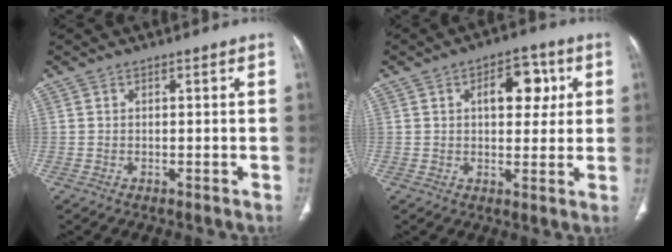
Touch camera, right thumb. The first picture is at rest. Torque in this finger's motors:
{"motor_torque": [0.76, 0.85, 0.77, 0.12, 0.01]}